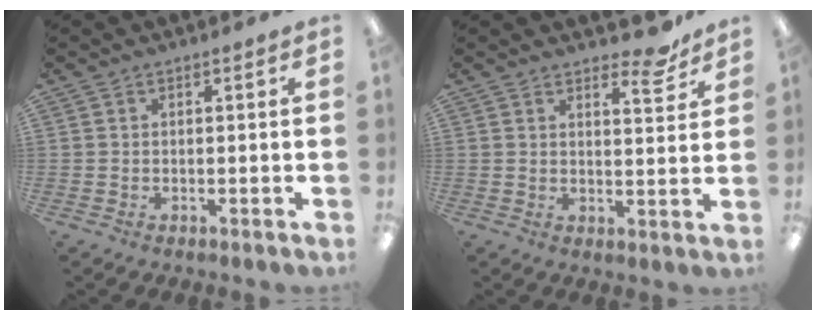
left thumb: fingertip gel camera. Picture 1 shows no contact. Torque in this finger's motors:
{"motor_torque": [0.05, -0.05, -0.13, -0.22, 0.06]}